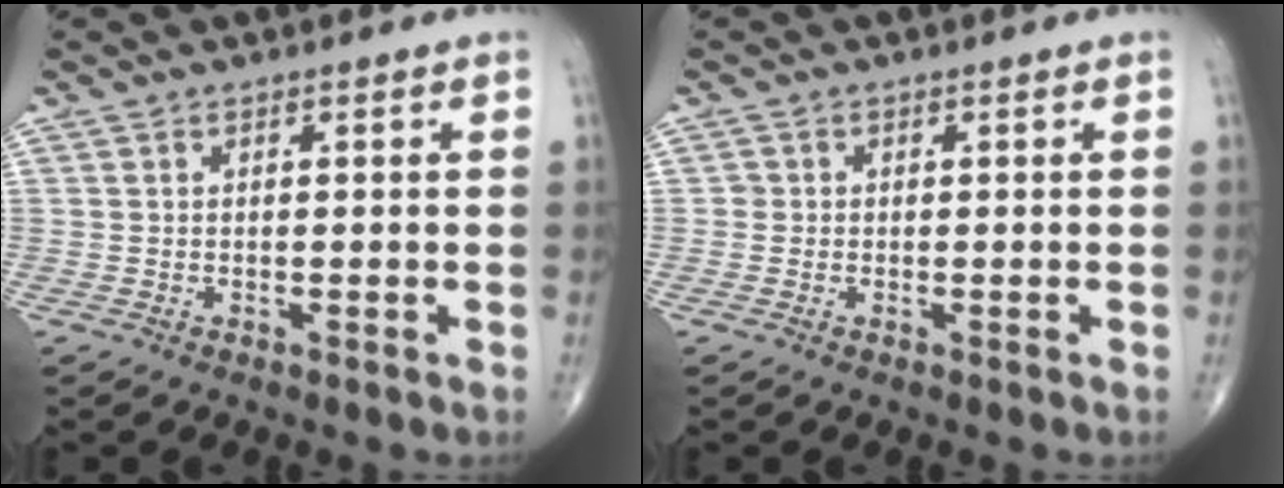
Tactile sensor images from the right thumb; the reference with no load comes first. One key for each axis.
{"total": 0.8, "fx": -0.1, "fy": 0.8, "fz": 0.1, "tx": 0.006, "ty": 0.005, "tz": -0.005}